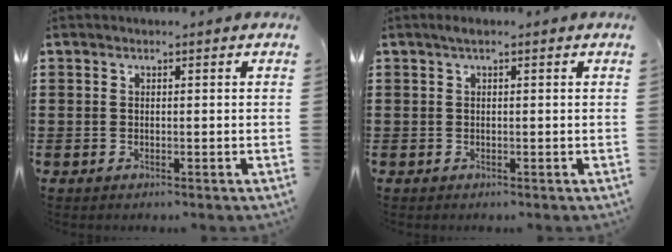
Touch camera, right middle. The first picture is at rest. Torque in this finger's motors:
{"motor_torque": [-1.03, -0.95, 0.50, 0.05]}